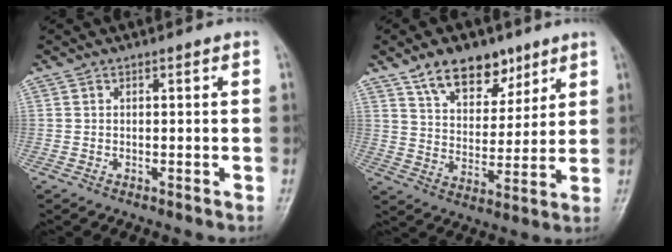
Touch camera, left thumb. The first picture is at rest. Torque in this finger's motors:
{"motor_torque": [1.23, 1.22, 0.29, -0.09, 0.03]}